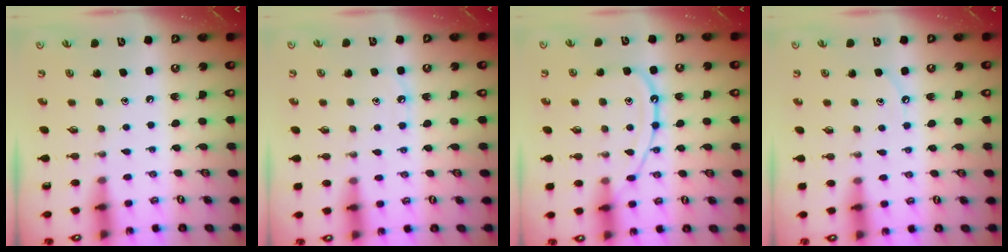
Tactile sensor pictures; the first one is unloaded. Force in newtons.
{"total": 3.9, "press": 3.9, "slide": 0.5}
{"total": 12.3, "press": 12.3, "slide": 1.1}
{"total": 4.6, "press": 4.5, "slide": 0.7}